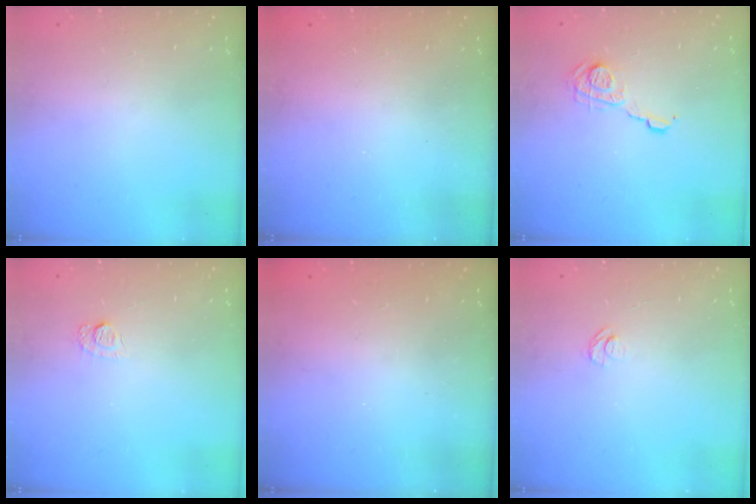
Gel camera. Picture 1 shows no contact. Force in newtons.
{"total": 1.9, "press": 1.9, "slide": 0.6}
{"total": 8.3, "press": 8.3, "slide": 0.0}
{"total": 5.7, "press": 5.6, "slide": 0.8}
{"total": 2.4, "press": 2.3, "slide": 0.8}
{"total": 4.5, "press": 4.5, "slide": 0.3}